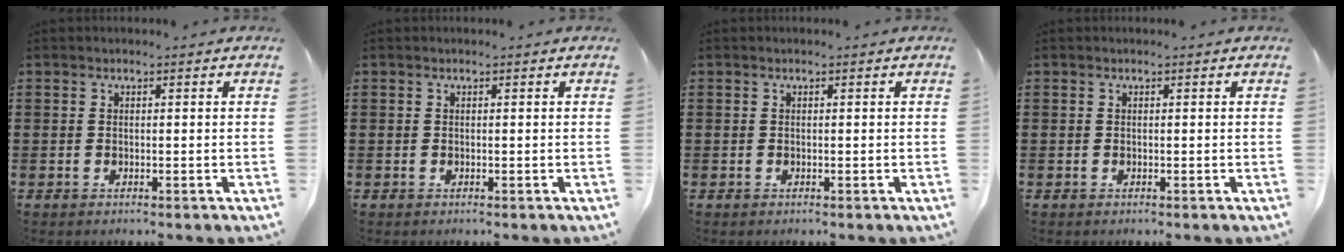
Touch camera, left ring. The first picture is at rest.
{"total": 0.0}
{"total": 0.0}
{"total": 0.0}